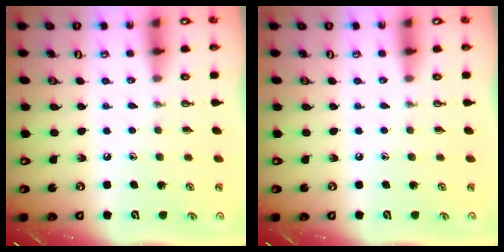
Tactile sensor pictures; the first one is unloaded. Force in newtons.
{"total": 0.0}